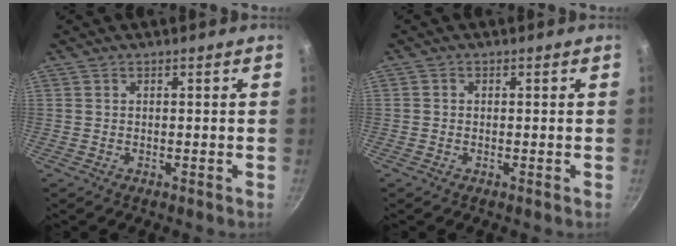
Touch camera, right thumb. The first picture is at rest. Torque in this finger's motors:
{"motor_torque": [0.01, -0.23, -0.42, -0.18, 0.04]}